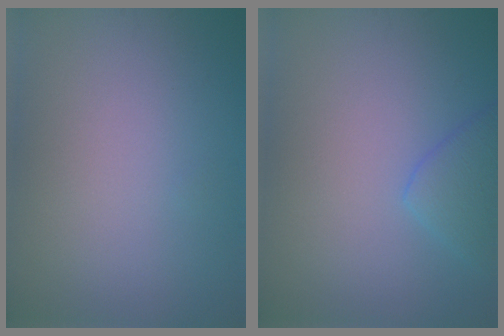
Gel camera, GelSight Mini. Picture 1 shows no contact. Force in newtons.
{"total": 2.7, "press": 2.7, "slide": 0.2}